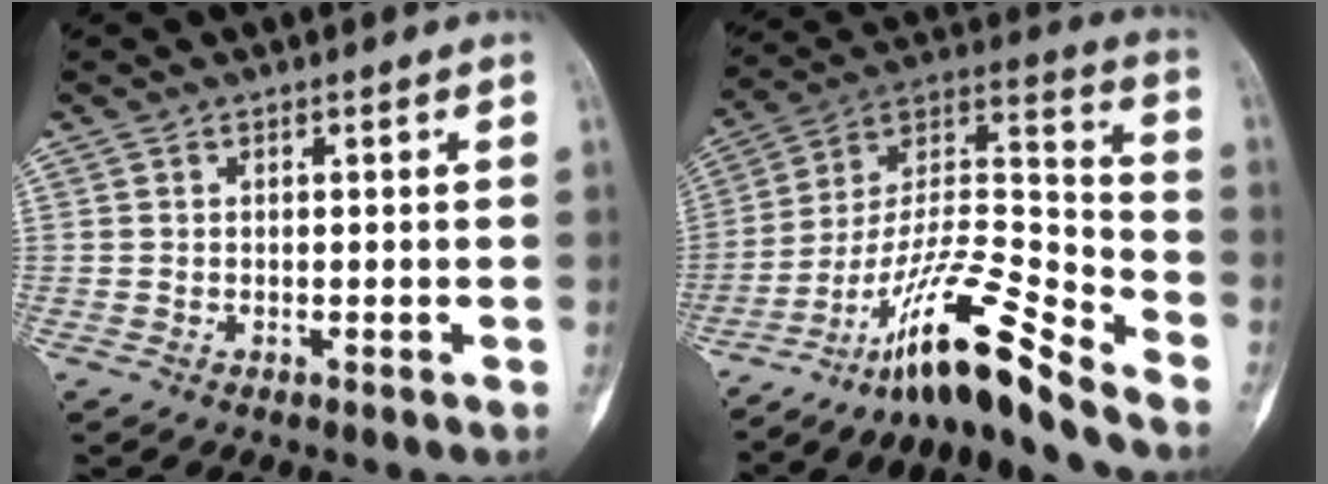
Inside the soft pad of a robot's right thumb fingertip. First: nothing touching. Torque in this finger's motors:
{"motor_torque": [2.58, 2.42, 1.12, -1.65, 0.35]}